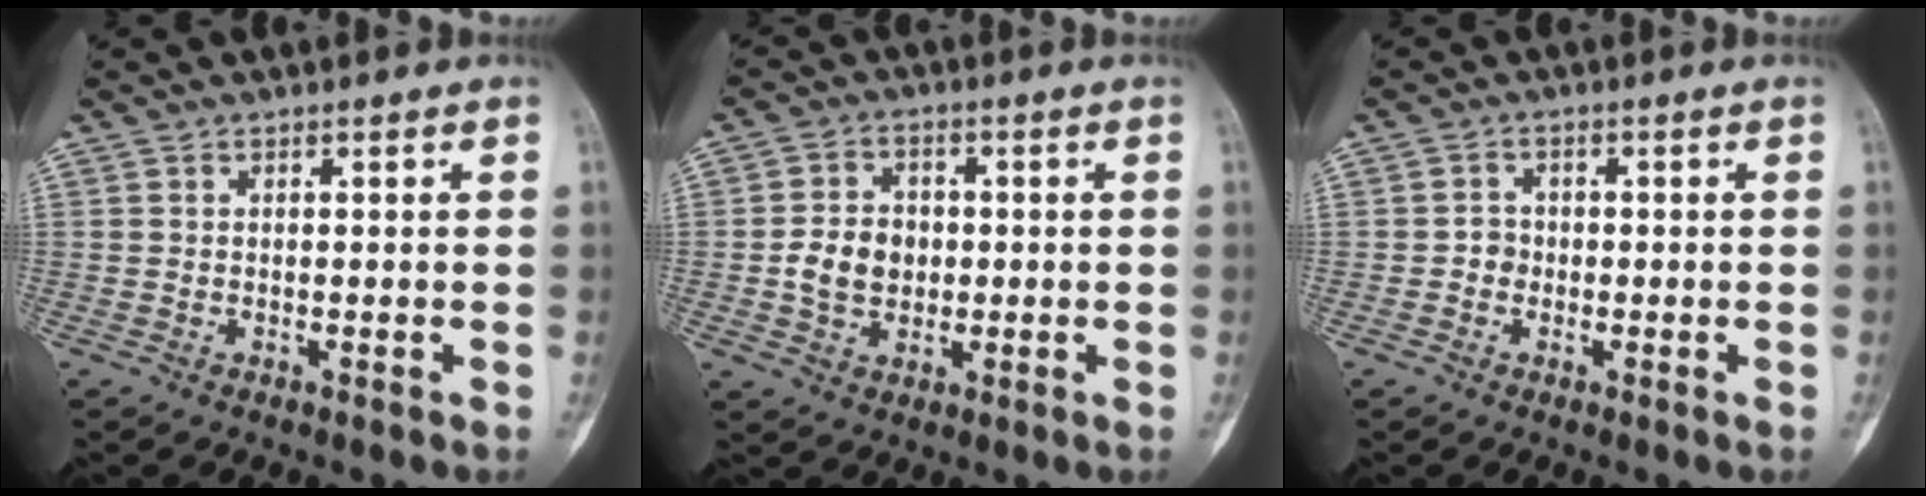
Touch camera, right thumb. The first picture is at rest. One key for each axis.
{"total": 7.2, "fx": -0.5, "fy": 5.8, "fz": 4.3, "tx": -0.056, "ty": 0.008, "tz": -0.011}
{"total": 2.1, "fx": -0.5, "fy": 1.9, "fz": 0.7, "tx": 0.005, "ty": 0.009, "tz": -0.015}